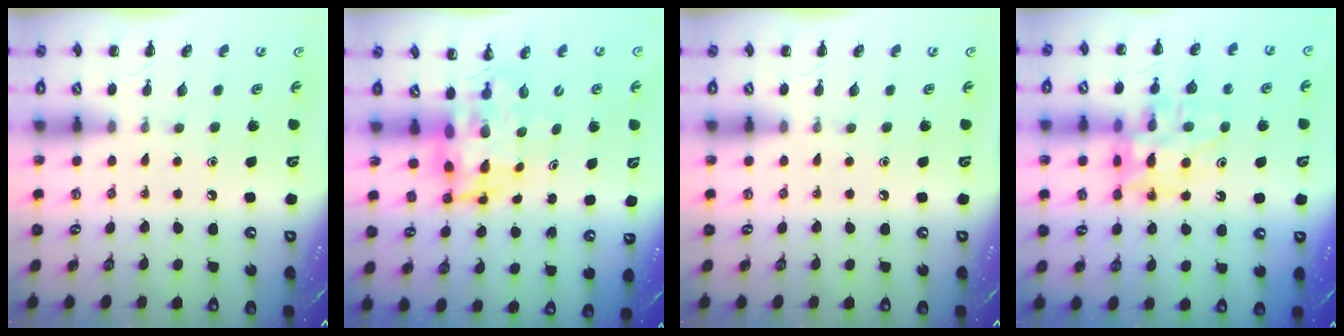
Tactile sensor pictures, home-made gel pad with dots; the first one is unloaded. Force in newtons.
{"total": 5.5, "press": 5.3, "slide": 1.5}
{"total": 0.0}
{"total": 15.4, "press": 14.9, "slide": 3.6}